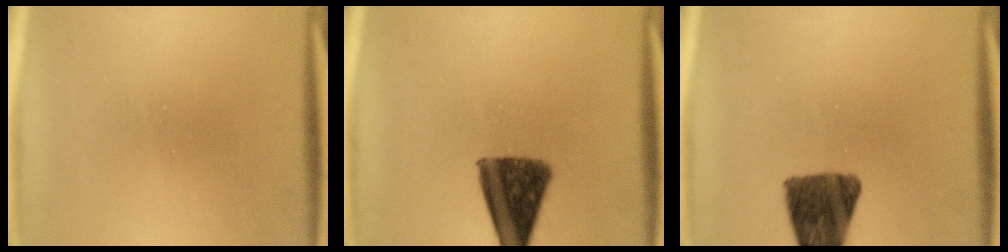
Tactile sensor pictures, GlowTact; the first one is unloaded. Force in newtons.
{"total": 12.0}
{"total": 10.7}